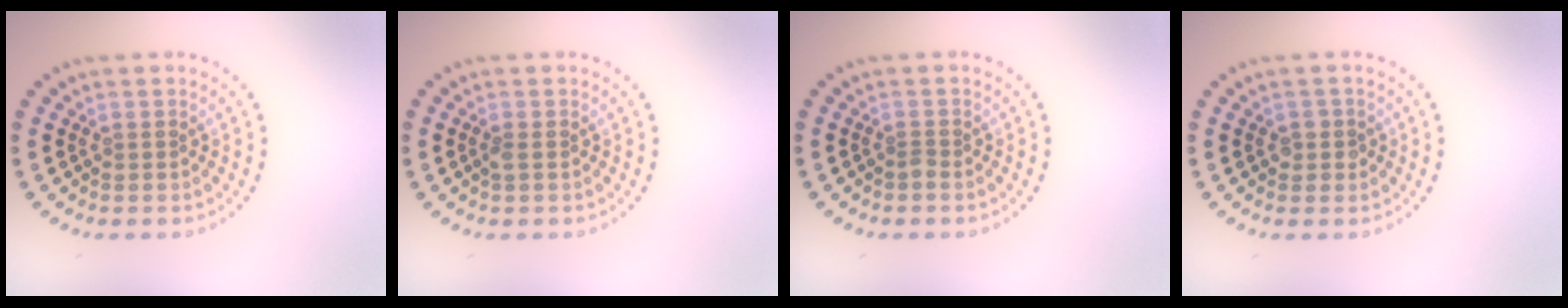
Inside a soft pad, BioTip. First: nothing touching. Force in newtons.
{"total": 0.6, "press": 0.6, "slide": 0.2}
{"total": 0.6, "press": 0.4, "slide": 0.5}
{"total": 1.3, "press": 1.2, "slide": 0.6}